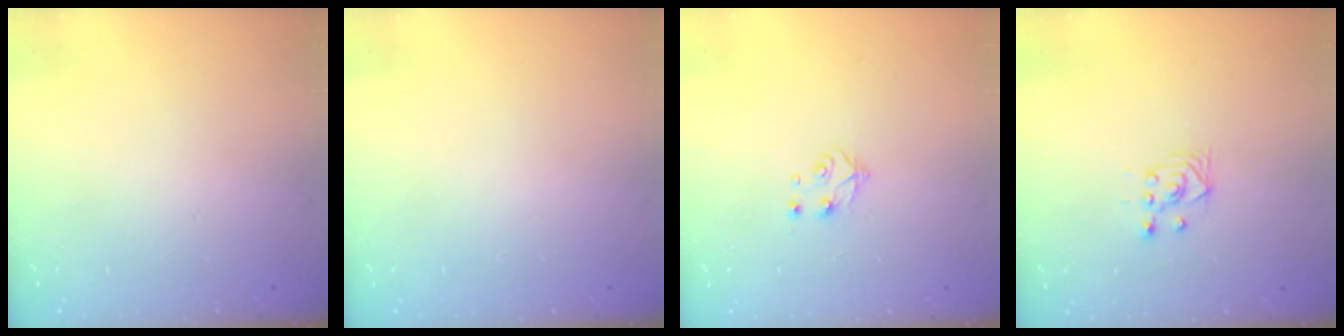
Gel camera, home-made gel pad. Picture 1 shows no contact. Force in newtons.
{"total": 0.0}
{"total": 5.3, "press": 5.3, "slide": 0.3}
{"total": 3.6, "press": 3.2, "slide": 1.6}